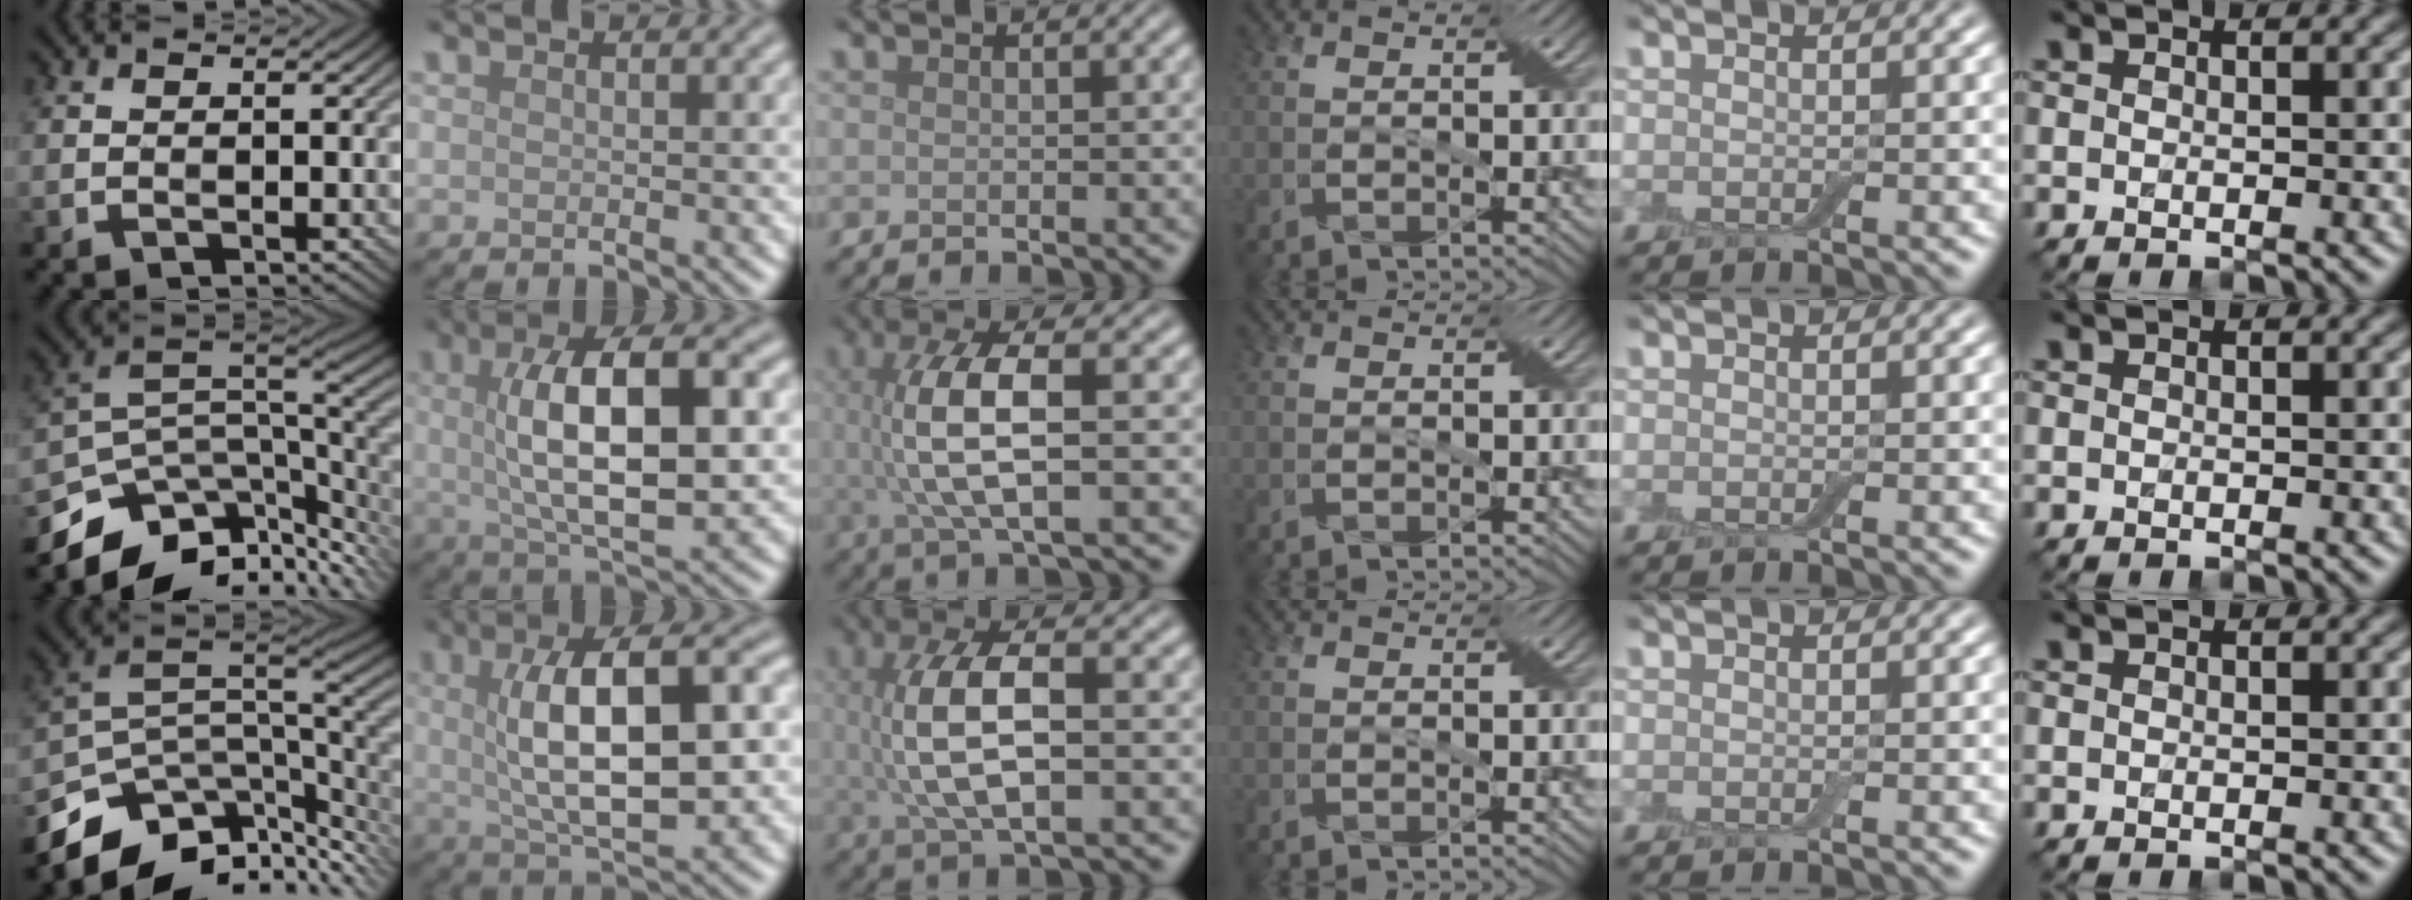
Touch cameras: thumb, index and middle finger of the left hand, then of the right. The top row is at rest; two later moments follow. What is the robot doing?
{"motion": "wrap", "object": "bandage"}